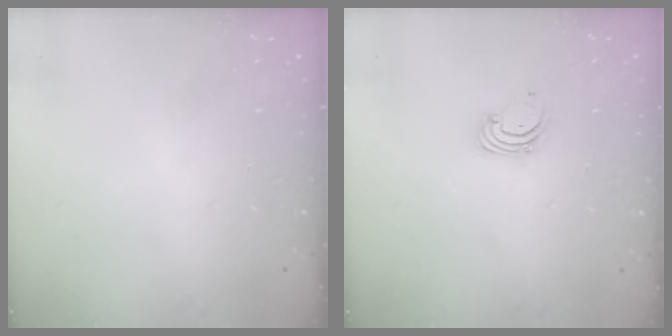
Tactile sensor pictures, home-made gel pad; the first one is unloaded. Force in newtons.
{"total": 1.5, "press": 1.5, "slide": 0.1}